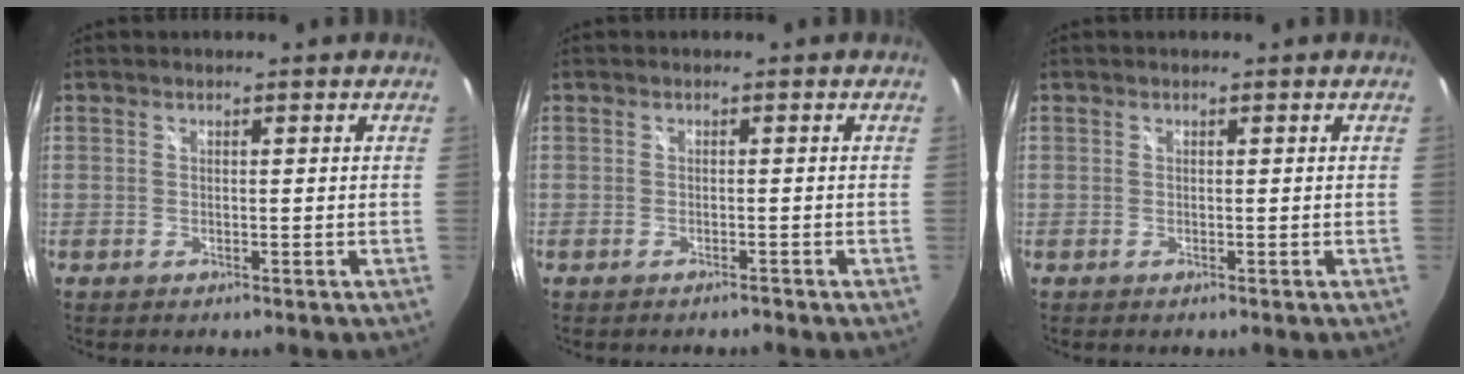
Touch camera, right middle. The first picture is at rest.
{"total": 1.2, "force": [-1.2, 0.2, 0.4], "torque": [-0.007, -0.003, -0.019]}
{"total": 0.0}